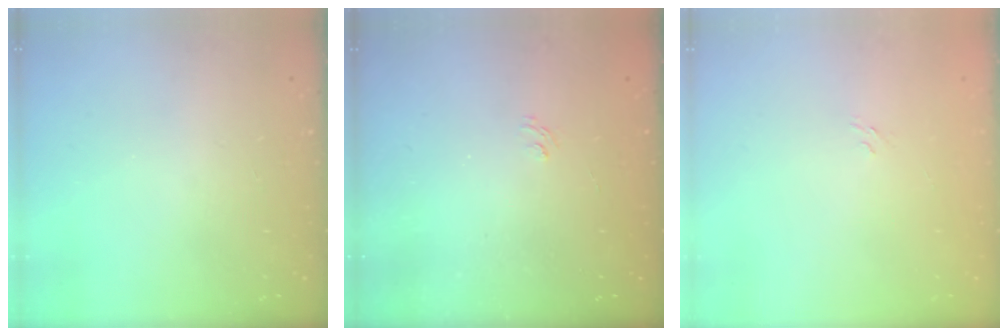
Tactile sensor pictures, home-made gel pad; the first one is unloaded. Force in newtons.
{"total": 1.4, "press": 0.7, "slide": 1.1}
{"total": 2.7, "press": 2.4, "slide": 1.1}